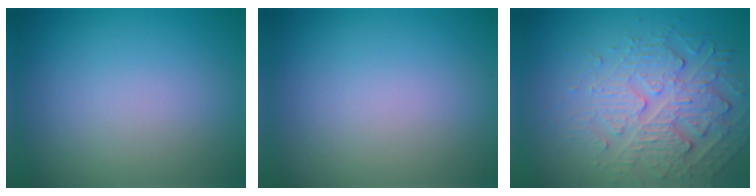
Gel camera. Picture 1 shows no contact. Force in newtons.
{"total": 0.0}
{"total": 4.7, "press": 4.2, "slide": 2.3}